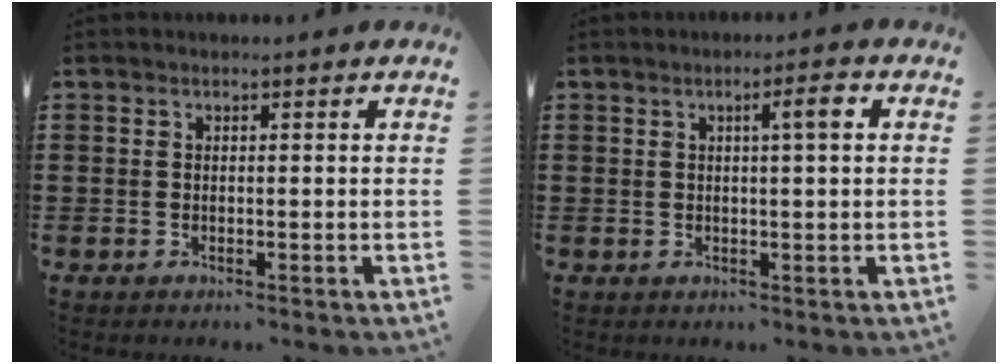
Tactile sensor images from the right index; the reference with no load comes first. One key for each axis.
{"total": 3.1, "fx": 0.8, "fy": 0.2, "fz": 3.0, "tx": -0.049, "ty": 0.001, "tz": 0.008}